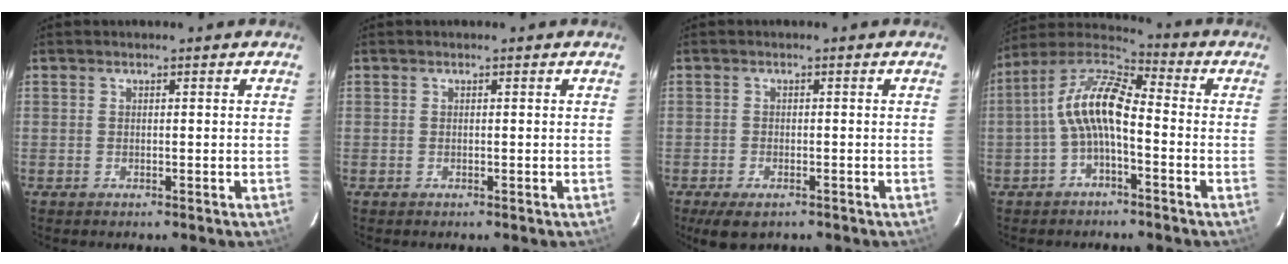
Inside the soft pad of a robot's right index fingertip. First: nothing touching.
{"total": 0.0}
{"total": 4.9, "force": [-3.3, 2.1, 2.8], "torque": [-0.065, -0.020, -0.055]}
{"total": 10.4, "force": [-2.0, 3.9, 9.4], "torque": [-0.196, 0.021, -0.041]}